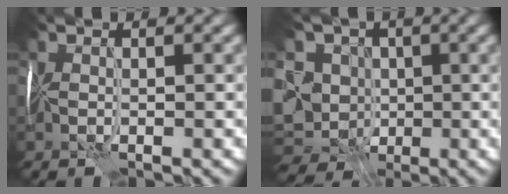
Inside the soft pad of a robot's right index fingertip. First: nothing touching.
{"total": 8.8, "force": [-0.5, 8.1, 3.3], "torque": [-0.072, 0.013, -0.019]}